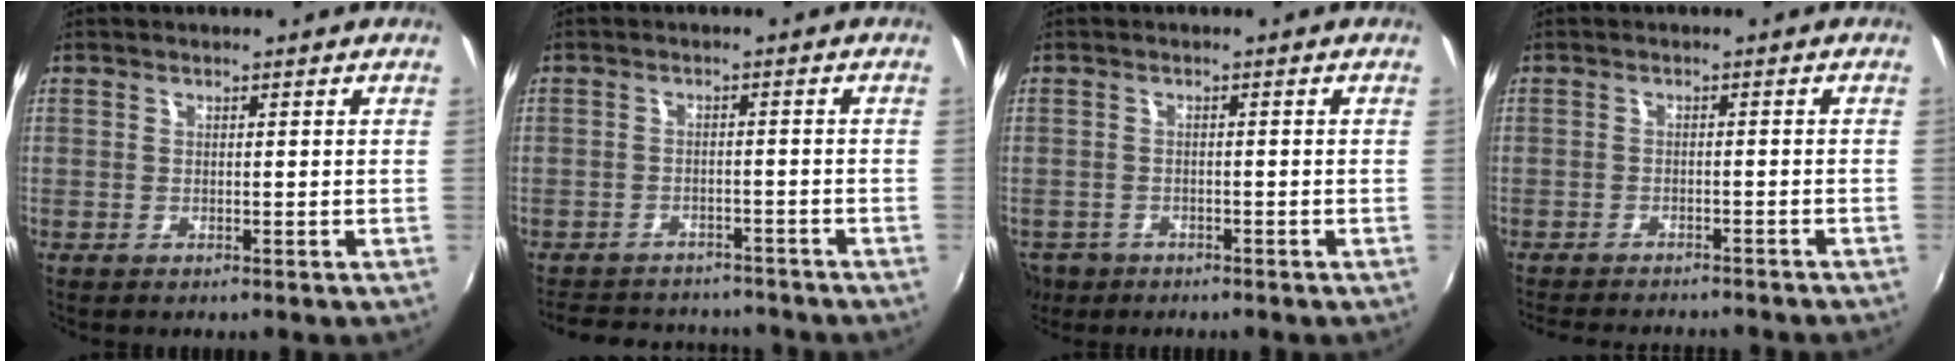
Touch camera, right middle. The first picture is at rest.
{"total": 12.3, "force": [-10.6, 4.9, 3.7], "torque": [-0.092, 0.017, -0.146]}
{"total": 5.4, "force": [-3.2, 3.9, 1.9], "torque": [-0.056, -0.011, -0.051]}
{"total": 10.3, "force": [-9.2, 1.9, 4.1], "torque": [-0.092, -0.019, -0.131]}